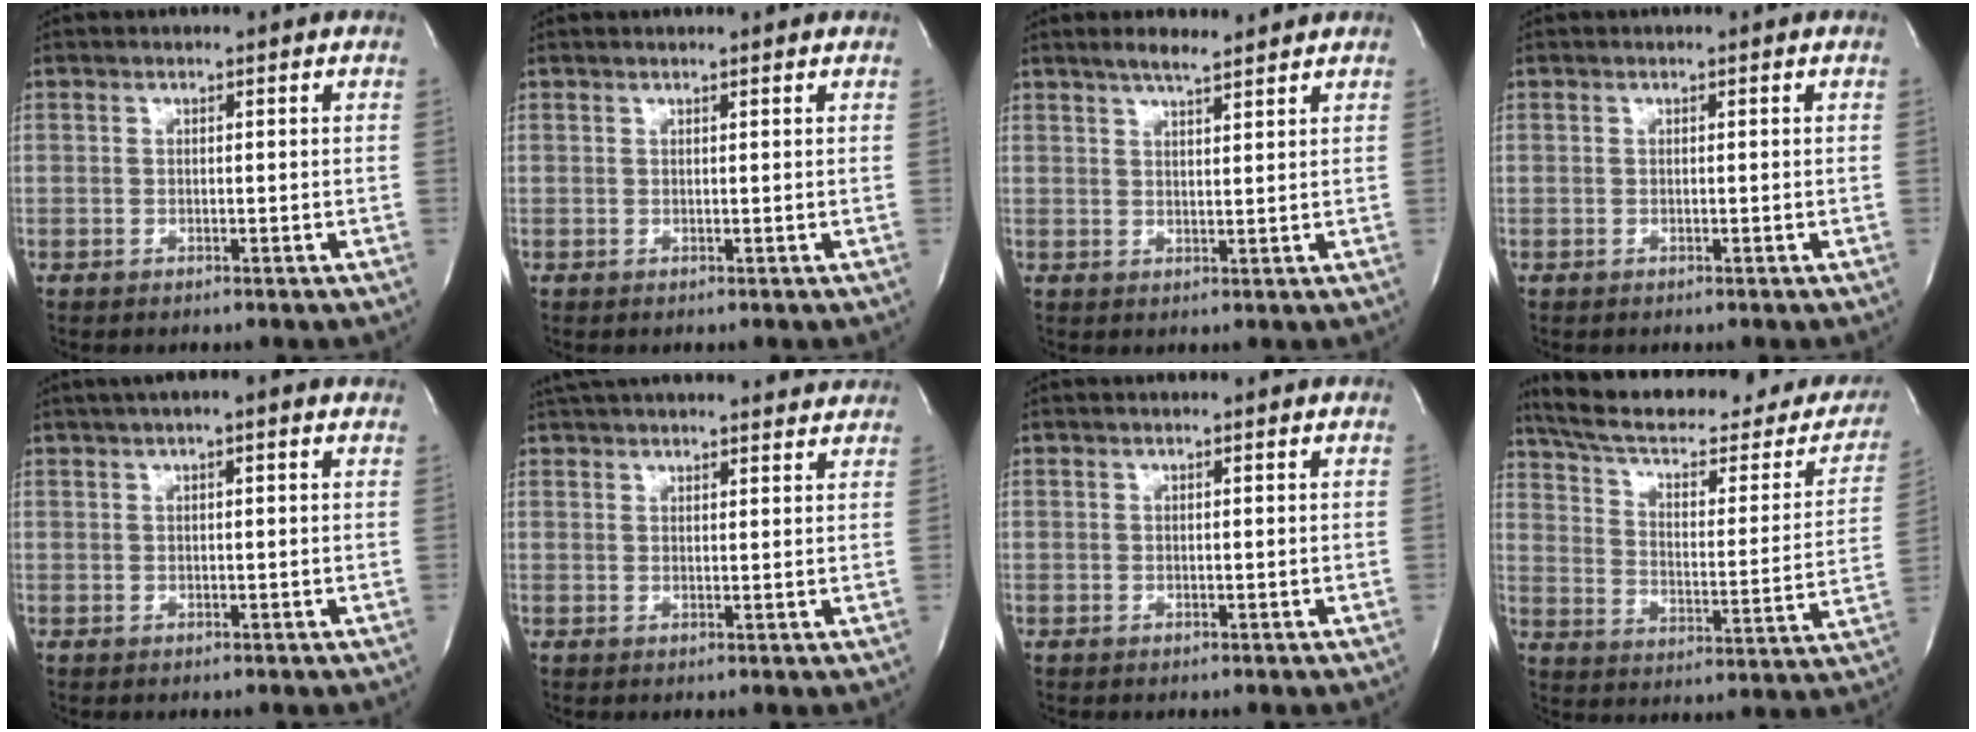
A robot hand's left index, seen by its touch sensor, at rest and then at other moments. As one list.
[{"total": 2.4, "force": [2.3, 0.2, 0.8], "torque": [-0.013, 0.017, 0.026]}, {"total": 4.8, "force": [4.2, 0.5, 2.3], "torque": [-0.044, 0.014, 0.073]}, {"total": 0.0}, {"total": 5.1, "force": [3.4, 0.6, 3.7], "torque": [-0.057, 0.032, 0.048]}, {"total": 17.5, "force": [16.3, 2.9, 5.9], "torque": [-0.097, 0.037, 0.223]}, {"total": 0.8, "force": [0.7, 0.0, 0.3], "torque": [-0.009, 0.003, 0.009]}, {"total": 30.4, "force": [25.7, 7.8, 14.2], "torque": [-0.224, -0.026, 0.331]}]